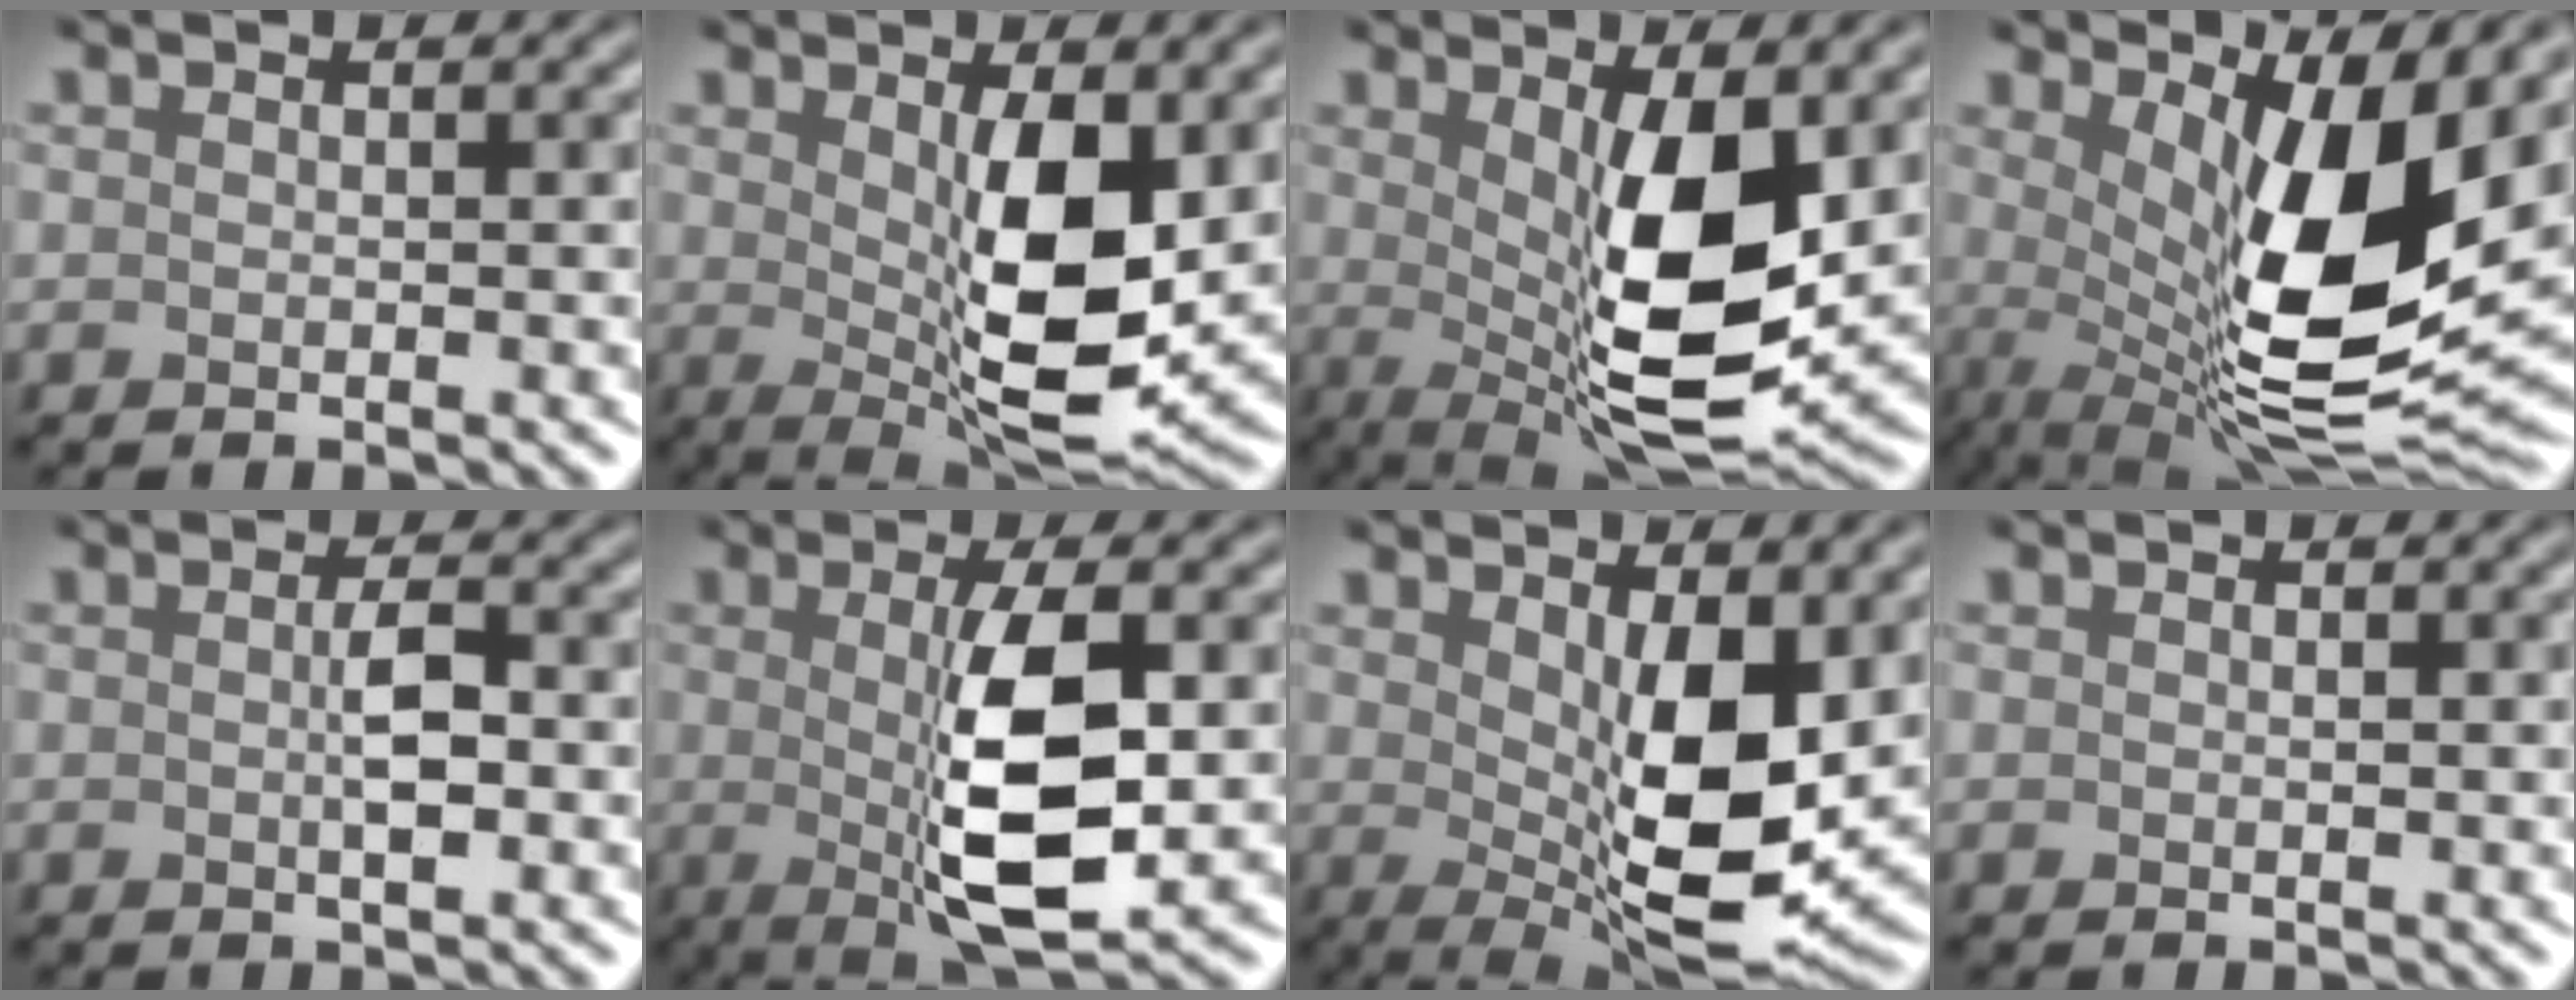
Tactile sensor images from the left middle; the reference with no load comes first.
{"total": 8.6, "force": [0.5, 2.8, 8.1], "torque": [-0.133, -0.014, 0.021]}
{"total": 9.8, "force": [0.7, 3.4, 9.2], "torque": [-0.156, -0.021, 0.025]}
{"total": 12.0, "force": [2.1, 3.7, 11.3], "torque": [-0.175, -0.026, 0.047]}
{"total": 1.9, "force": [-0.5, 0.2, 1.9], "torque": [-0.038, 0.000, -0.002]}
{"total": 7.6, "force": [-0.5, 2.0, 7.3], "torque": [-0.124, -0.007, 0.001]}
{"total": 9.6, "force": [0.7, 3.5, 8.8], "torque": [-0.143, -0.017, 0.024]}
{"total": 0.0}